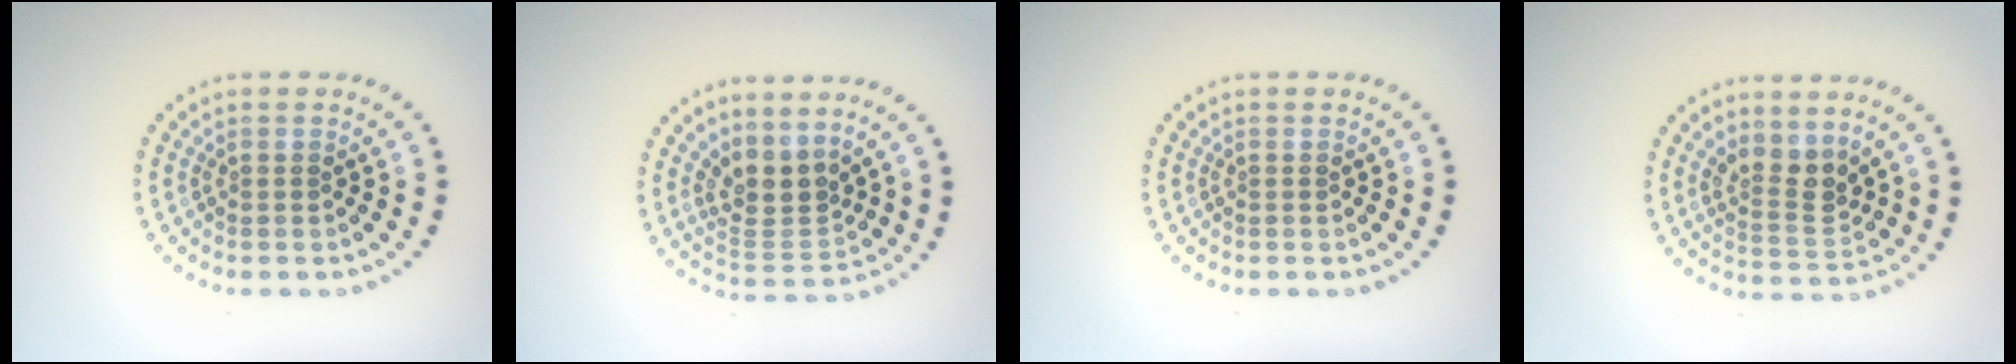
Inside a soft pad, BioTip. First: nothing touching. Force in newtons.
{"total": 3.2, "press": 2.4, "slide": 2.1}
{"total": 0.0}
{"total": 3.1, "press": 2.7, "slide": 1.5}